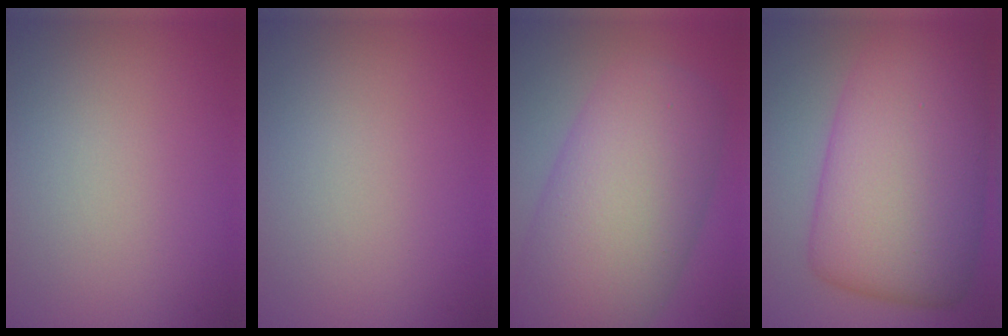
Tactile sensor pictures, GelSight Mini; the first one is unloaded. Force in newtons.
{"total": 0.0}
{"total": 11.0, "press": 11.0, "slide": 0.4}
{"total": 13.6, "press": 13.6, "slide": 0.2}